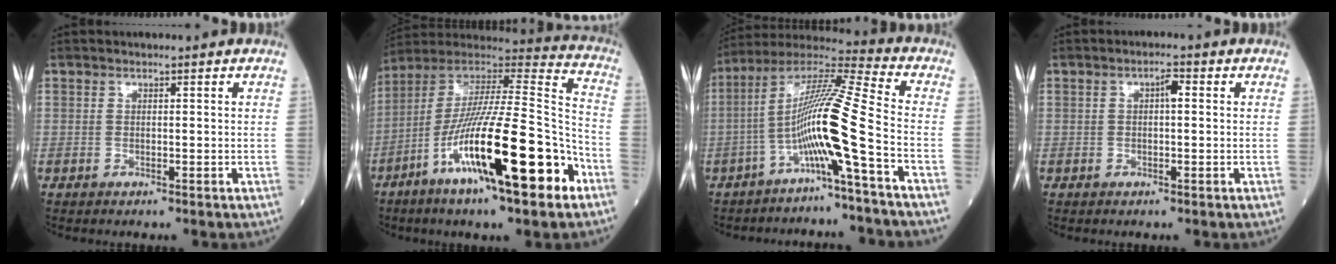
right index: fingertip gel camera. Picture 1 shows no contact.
{"total": 24.5, "force": [-10.5, 2.7, 22.0], "torque": [-0.370, -0.030, -0.177]}
{"total": 12.6, "force": [-4.4, -1.7, 11.7], "torque": [-0.228, 0.015, -0.088]}
{"total": 1.9, "force": [0.2, 0.6, 1.8], "torque": [-0.028, 0.006, 0.003]}